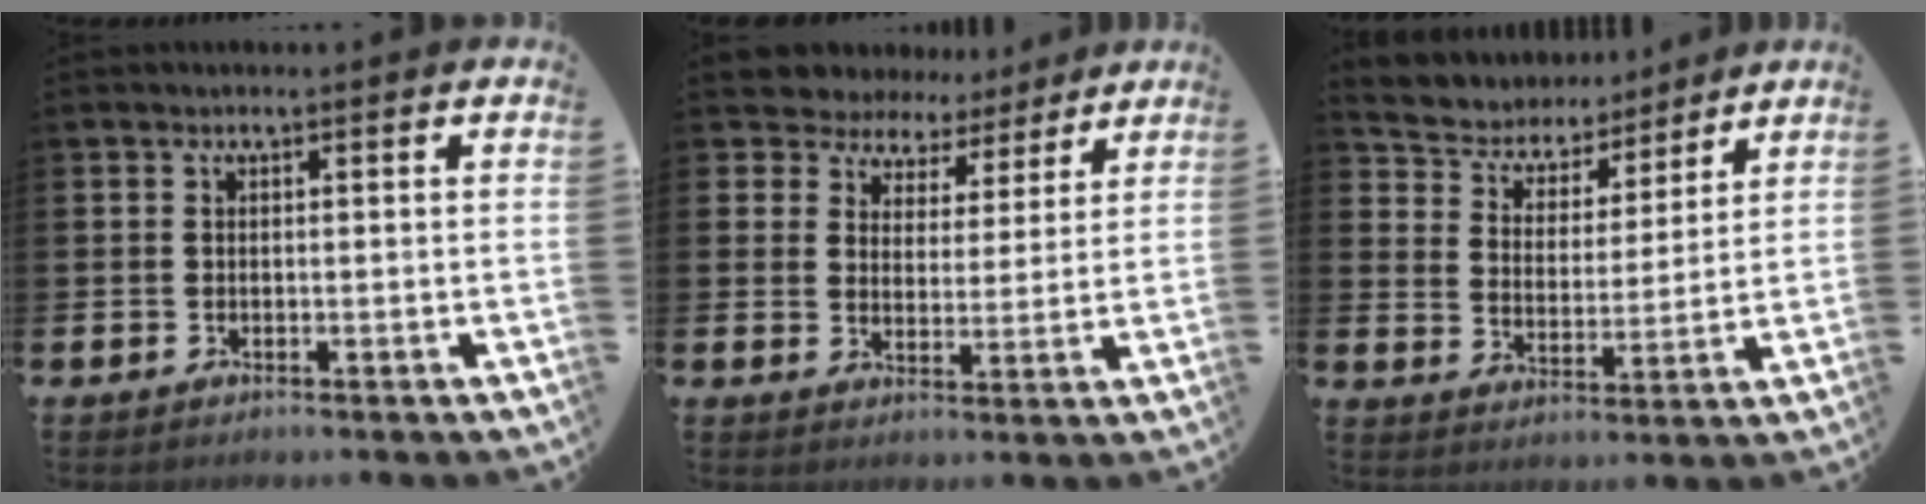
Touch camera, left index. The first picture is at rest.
{"total": 6.6, "force": [5.8, 3.1, 0.0], "torque": [-0.035, -0.036, 0.104]}
{"total": 5.5, "force": [5.0, 2.3, 0.1], "torque": [-0.043, -0.040, 0.084]}